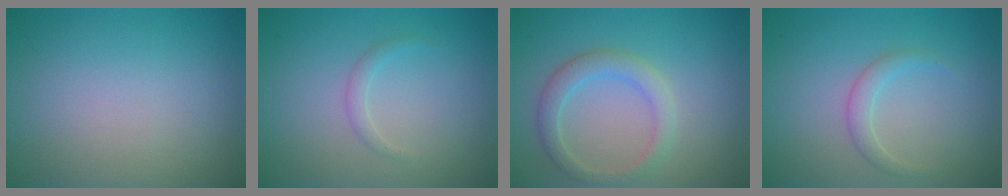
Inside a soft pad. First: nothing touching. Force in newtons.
{"total": 1.0, "press": 1.0, "slide": 0.1}
{"total": 2.8, "press": 2.8, "slide": 0.3}
{"total": 1.6, "press": 1.6, "slide": 0.2}